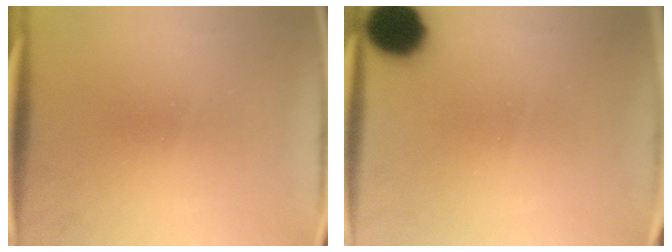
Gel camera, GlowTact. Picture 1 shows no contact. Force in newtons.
{"total": 9.7}